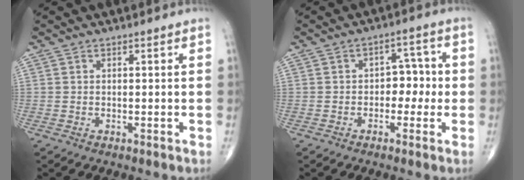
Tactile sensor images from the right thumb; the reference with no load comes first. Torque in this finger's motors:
{"motor_torque": [0.11, 0.07, 0.11, -0.34, 0.09]}